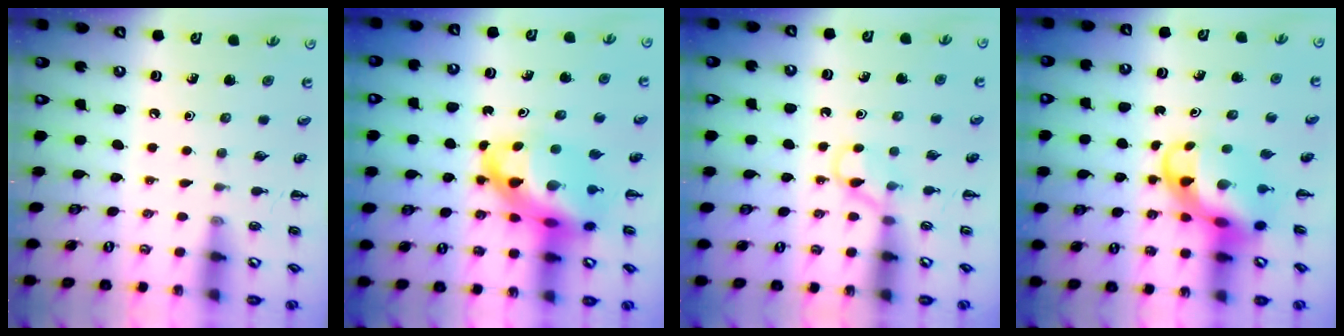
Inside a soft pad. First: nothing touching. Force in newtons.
{"total": 14.4, "press": 13.9, "slide": 3.8}
{"total": 3.9, "press": 3.7, "slide": 1.4}
{"total": 6.7, "press": 6.4, "slide": 1.8}